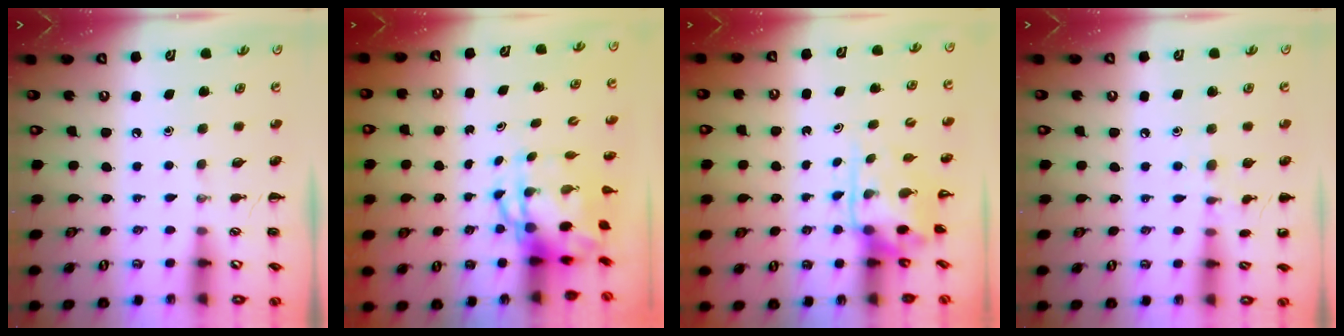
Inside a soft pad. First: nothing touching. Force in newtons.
{"total": 5.7, "press": 5.5, "slide": 1.4}
{"total": 3.5, "press": 3.4, "slide": 0.8}
{"total": 7.4, "press": 7.2, "slide": 1.9}